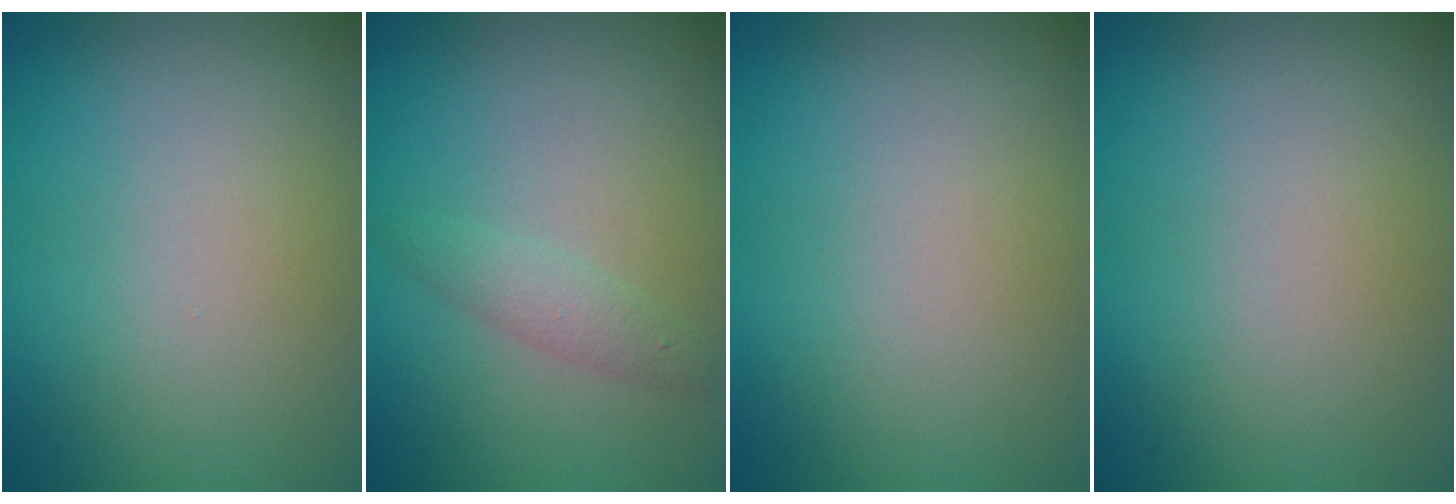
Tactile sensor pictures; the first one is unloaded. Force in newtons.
{"total": 1.6, "press": 1.6, "slide": 0.1}
{"total": 0.0}
{"total": 0.0}